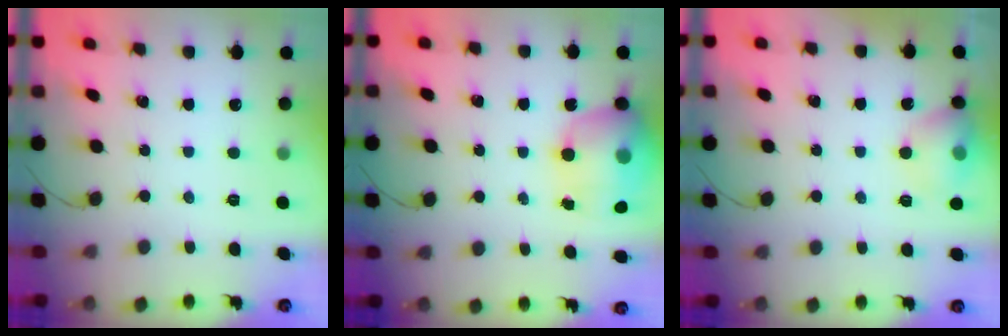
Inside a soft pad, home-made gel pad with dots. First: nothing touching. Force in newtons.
{"total": 17.2, "press": 16.7, "slide": 4.1}
{"total": 9.8, "press": 9.6, "slide": 1.5}